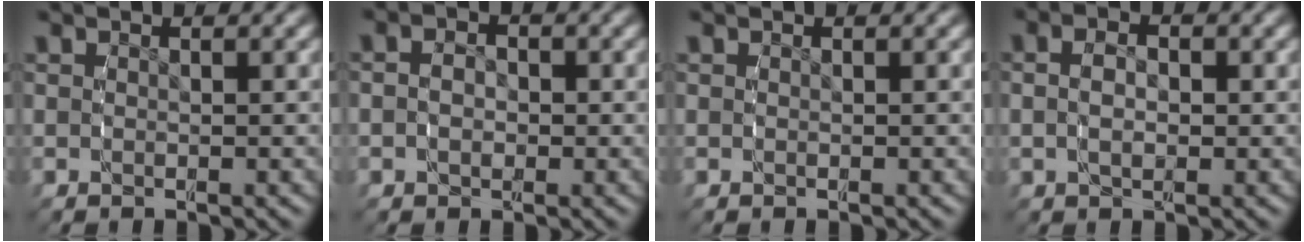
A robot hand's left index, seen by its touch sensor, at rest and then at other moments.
{"total": 2.5, "force": [-0.4, 2.0, 1.3], "torque": [-0.040, -0.012, -0.002]}
{"total": 0.0}
{"total": 2.6, "force": [0.0, 1.5, 2.1], "torque": [-0.046, -0.011, 0.006]}